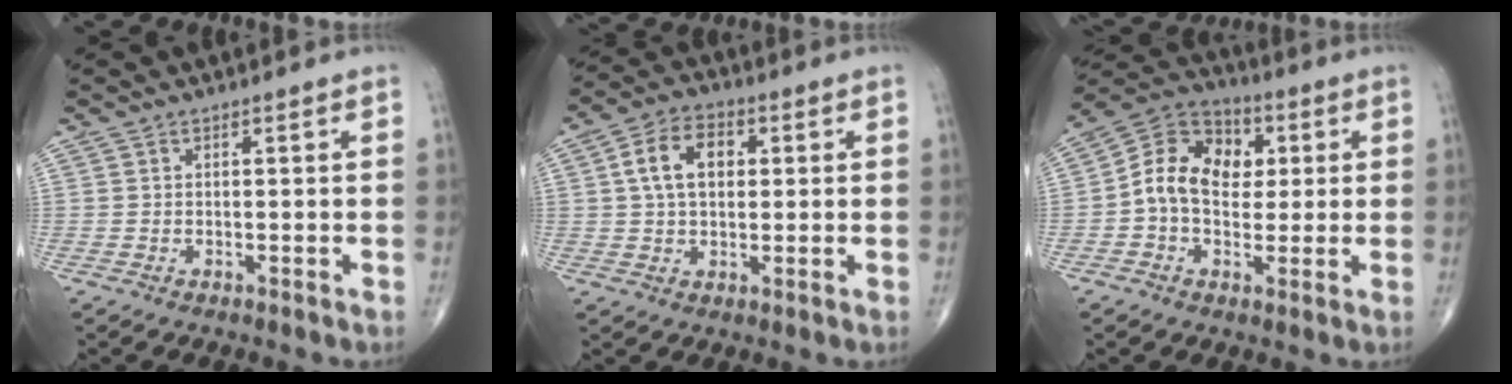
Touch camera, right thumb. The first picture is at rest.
{"total": 9.1, "force": [1.8, 6.0, 6.6], "torque": [-0.107, 0.014, 0.028]}
{"total": 12.7, "force": [1.0, 9.4, 8.4], "torque": [-0.120, 0.026, 0.007]}